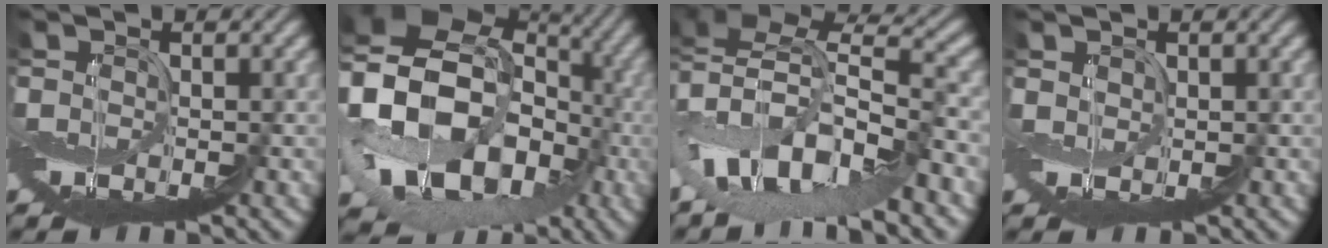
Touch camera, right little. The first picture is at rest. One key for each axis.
{"total": 13.7, "fx": -0.4, "fy": 12.0, "fz": 6.6, "tx": -0.146, "ty": 0.015, "tz": -0.025}
{"total": 6.8, "fx": -5.6, "fy": 1.4, "fz": 3.6, "tx": -0.115, "ty": 0.019, "tz": -0.085}
{"total": 1.8, "fx": 1.7, "fy": 0.1, "fz": -0.7, "tx": -0.004, "ty": 0.005, "tz": 0.032}